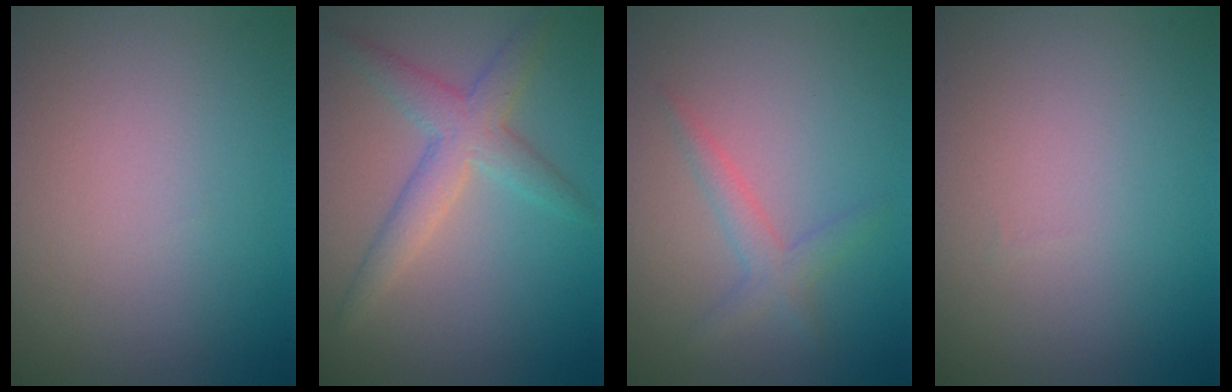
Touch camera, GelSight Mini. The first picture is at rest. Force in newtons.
{"total": 3.6, "press": 3.6, "slide": 0.1}
{"total": 1.9, "press": 1.9, "slide": 0.1}
{"total": 0.0}